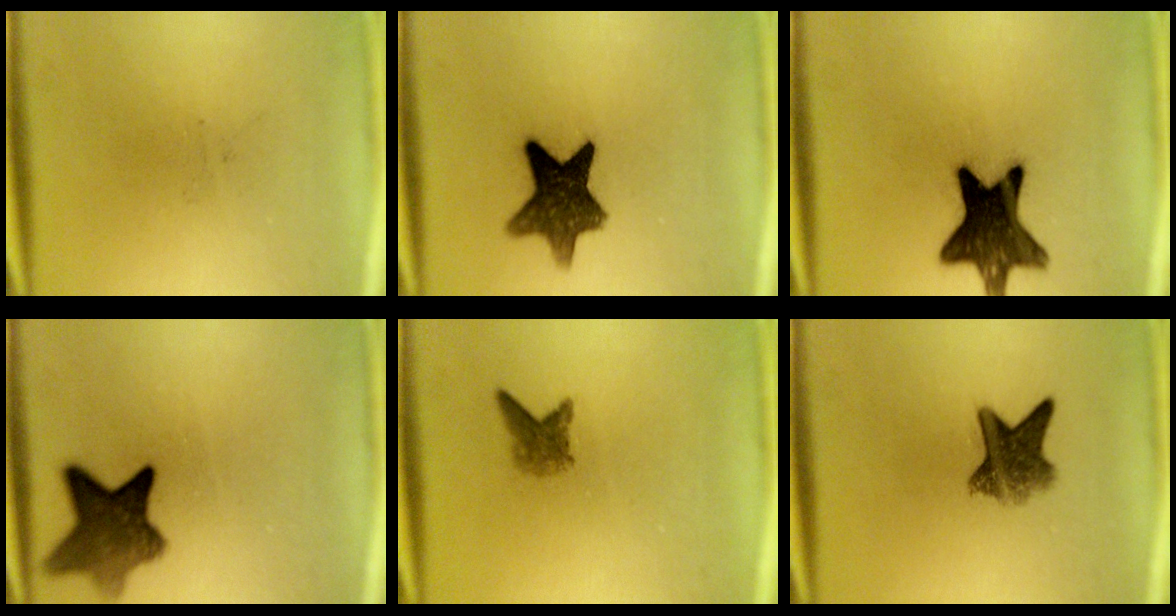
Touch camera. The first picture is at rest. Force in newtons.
{"total": 10.8}
{"total": 15.1}
{"total": 9.0}
{"total": 2.3}
{"total": 6.5}